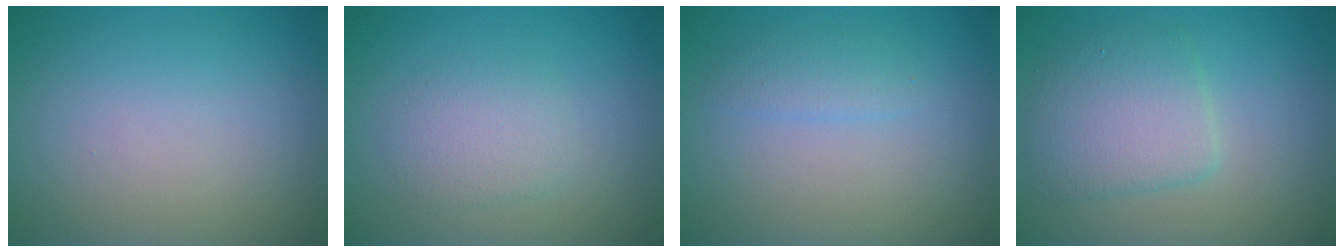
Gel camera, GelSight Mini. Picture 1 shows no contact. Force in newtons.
{"total": 2.1, "press": 2.1, "slide": 0.0}
{"total": 1.5, "press": 1.5, "slide": 0.0}
{"total": 4.0, "press": 4.0, "slide": 0.2}